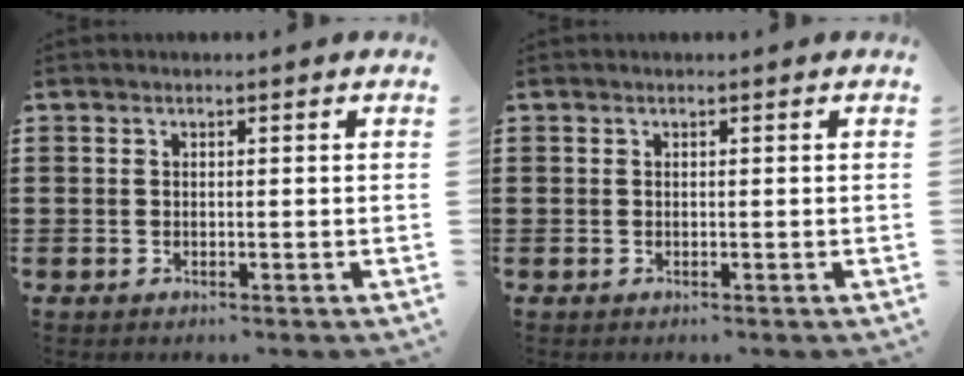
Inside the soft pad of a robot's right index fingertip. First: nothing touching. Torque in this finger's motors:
{"motor_torque": [-0.01, 0.01, 0.00, 0.00]}